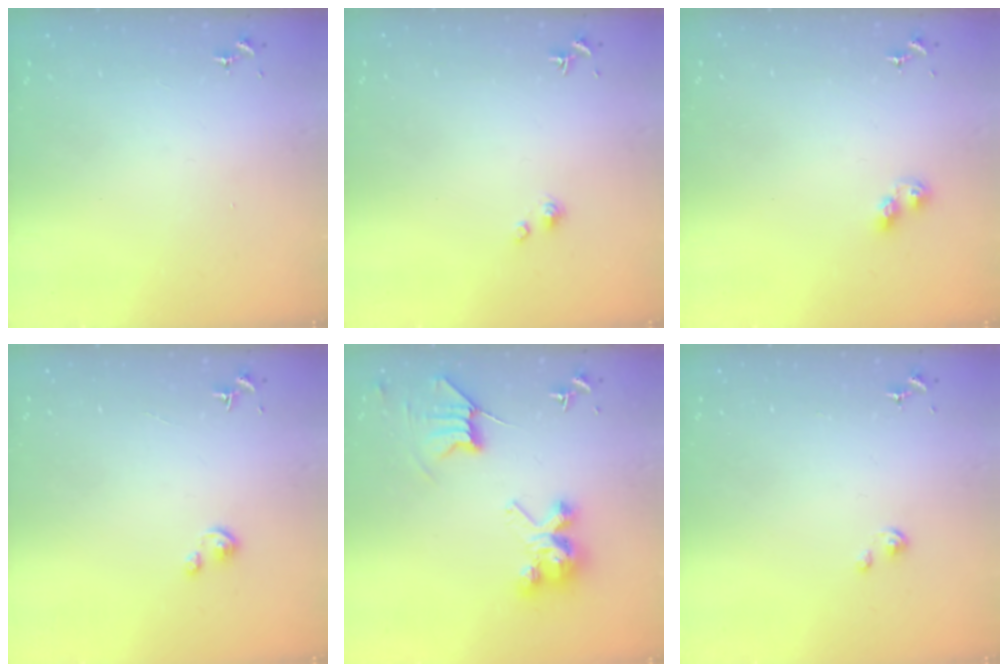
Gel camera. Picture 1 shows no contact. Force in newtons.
{"total": 2.1, "press": 2.1, "slide": 0.2}
{"total": 5.4, "press": 5.4, "slide": 0.5}
{"total": 2.6, "press": 2.6, "slide": 0.2}
{"total": 8.9, "press": 8.9, "slide": 0.6}
{"total": 1.1, "press": 1.1, "slide": 0.2}